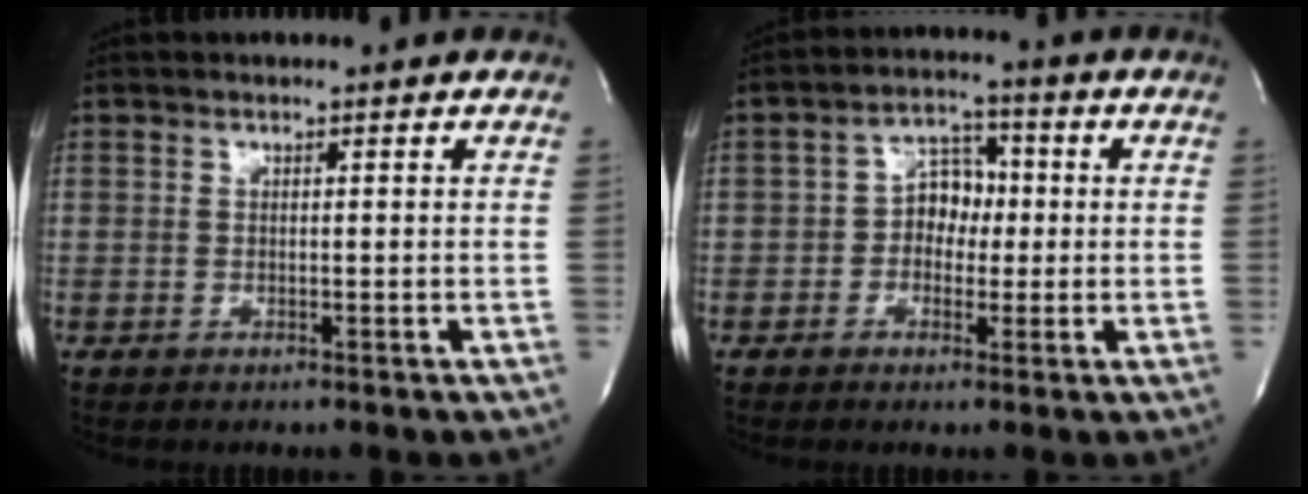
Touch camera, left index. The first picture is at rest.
{"total": 5.4, "force": [-0.5, 3.9, 3.7], "torque": [-0.063, 0.019, -0.013]}